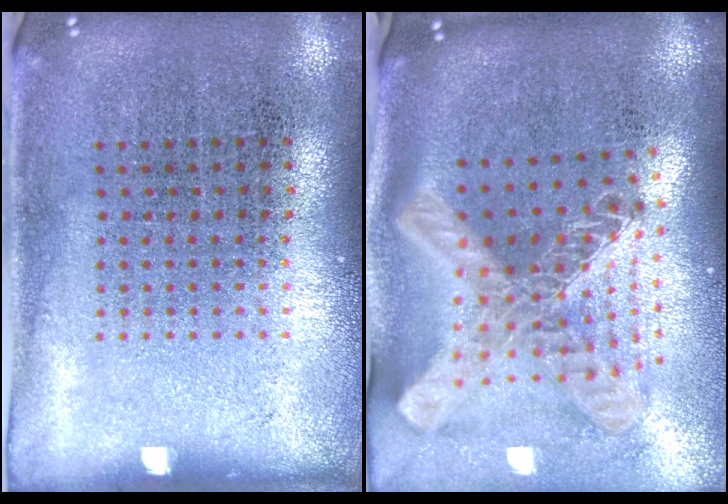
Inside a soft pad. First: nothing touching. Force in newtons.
{"total": 2.9, "press": 2.1, "slide": 2.0}